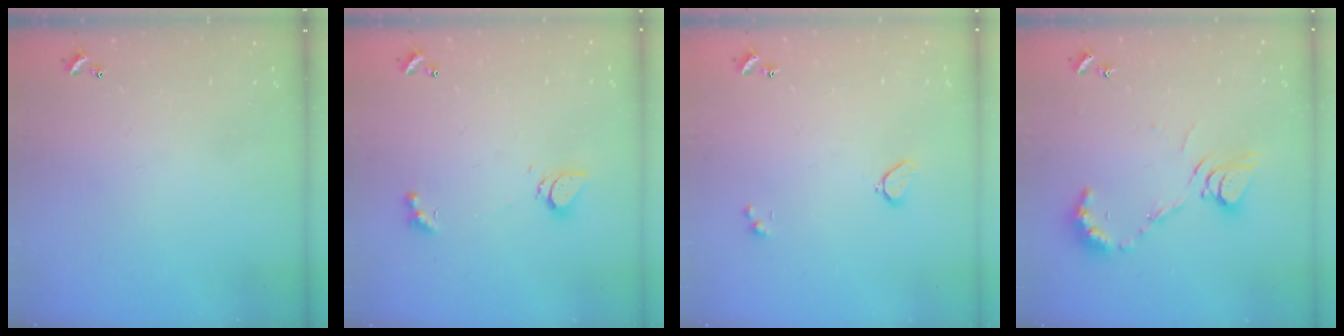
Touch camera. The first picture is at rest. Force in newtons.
{"total": 1.0, "press": 0.9, "slide": 0.4}
{"total": 2.0, "press": 1.9, "slide": 0.6}
{"total": 9.3, "press": 9.3, "slide": 0.3}